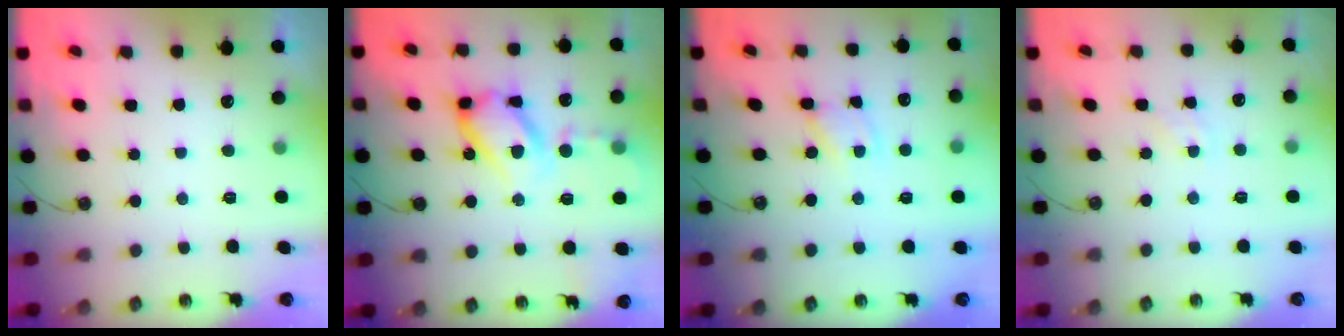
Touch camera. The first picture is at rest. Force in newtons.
{"total": 16.0, "press": 15.9, "slide": 1.6}
{"total": 2.8, "press": 2.8, "slide": 0.1}
{"total": 1.1, "press": 1.1, "slide": 0.2}